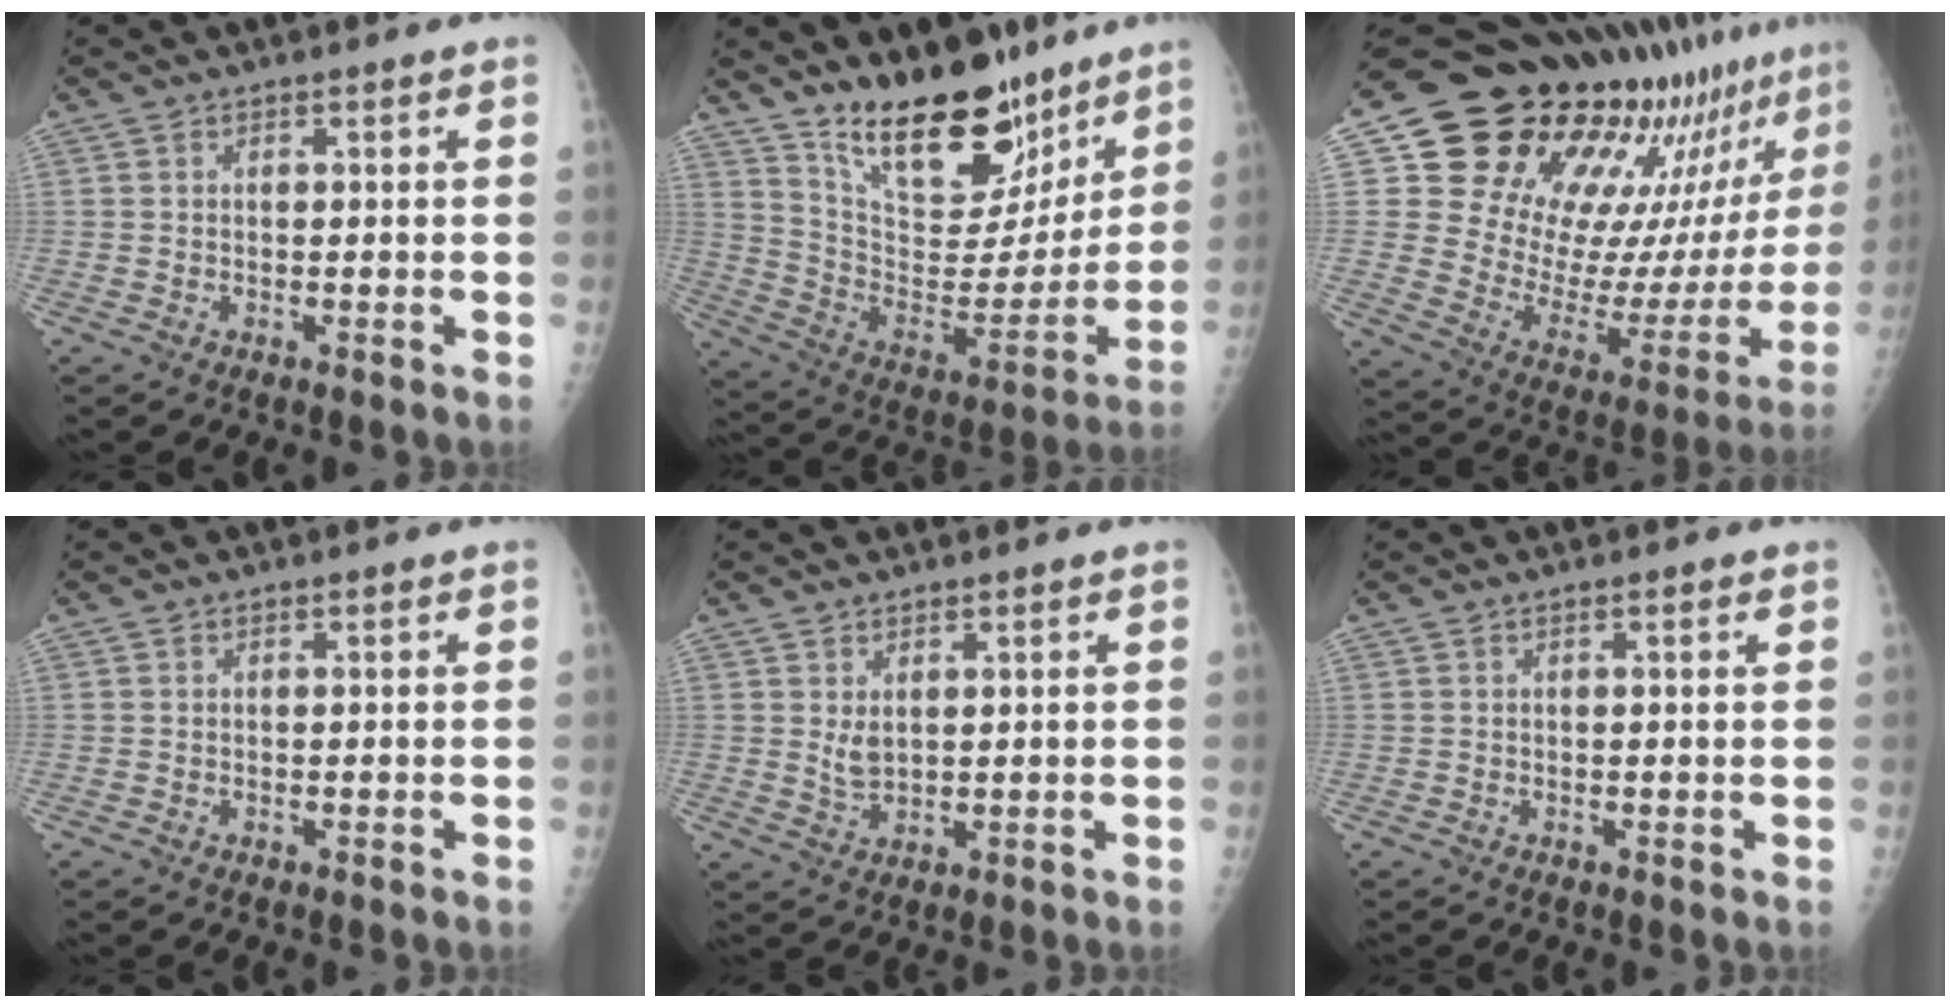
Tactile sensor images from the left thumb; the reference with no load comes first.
{"total": 22.4, "force": [16.6, 9.4, 11.8], "torque": [-0.135, -0.101, 0.279]}
{"total": 28.9, "force": [20.9, 11.9, 16.0], "torque": [-0.214, -0.100, 0.309]}
{"total": 0.0}
{"total": 3.1, "force": [1.4, 1.8, 2.2], "torque": [-0.033, -0.017, 0.033]}
{"total": 1.1, "force": [0.7, 0.2, 0.8], "torque": [-0.011, -0.001, 0.009]}